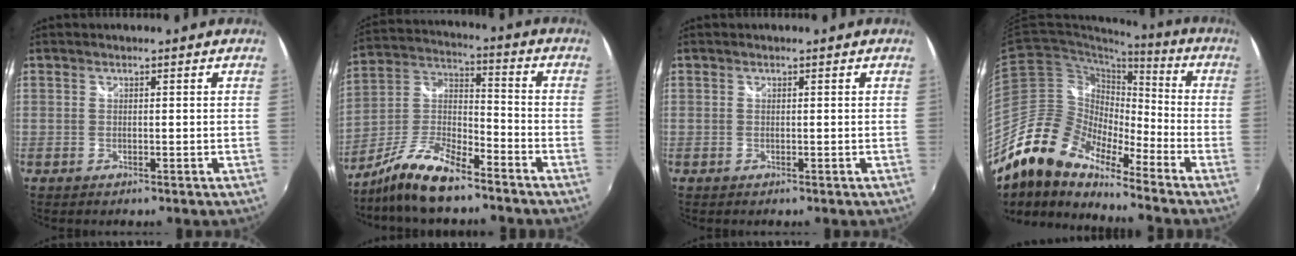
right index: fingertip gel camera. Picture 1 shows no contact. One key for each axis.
{"total": 13.3, "fx": -9.5, "fy": 3.8, "fz": 8.4, "tx": -0.187, "ty": 0.000, "tz": -0.182}
{"total": 0.0}
{"total": 16.2, "fx": -12.6, "fy": 6.2, "fz": 8.1, "tx": -0.143, "ty": -0.001, "tz": -0.252}